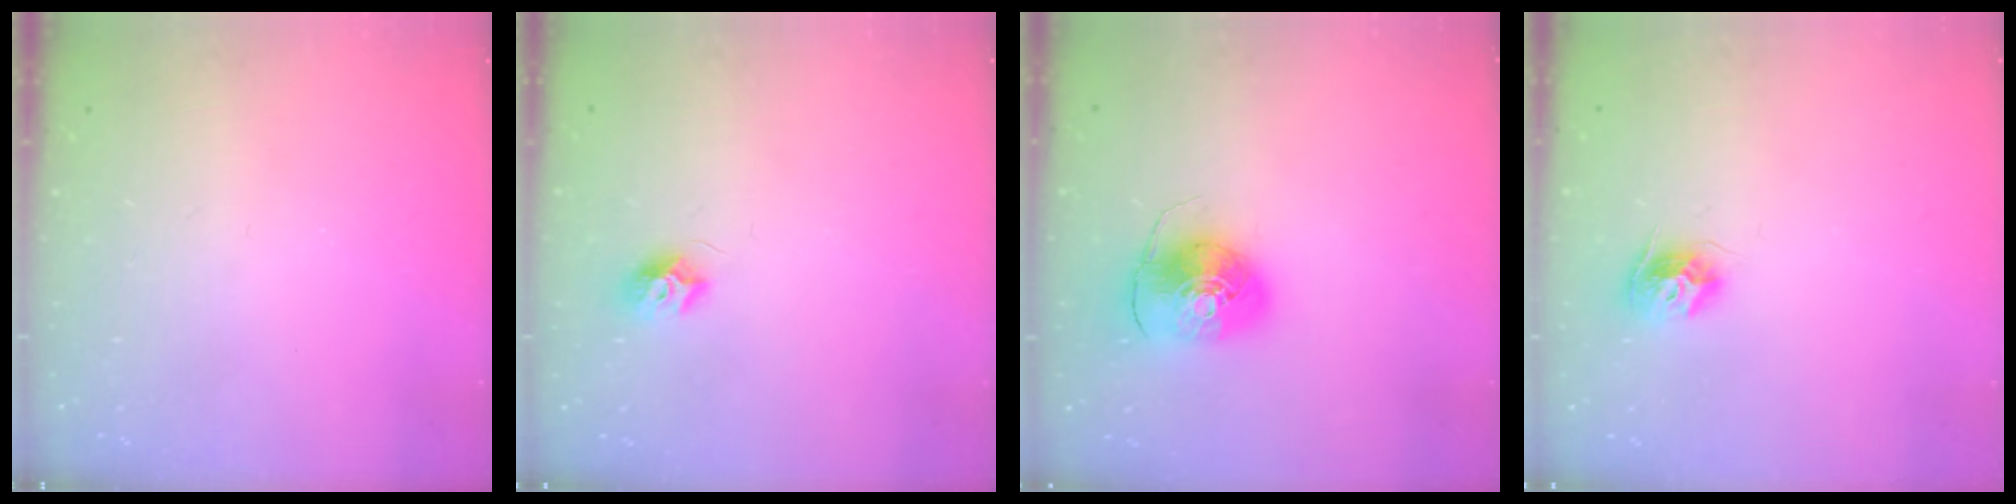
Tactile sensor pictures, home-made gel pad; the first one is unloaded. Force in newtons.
{"total": 7.6, "press": 7.6, "slide": 0.2}
{"total": 8.6, "press": 8.5, "slide": 1.1}
{"total": 9.3, "press": 9.3, "slide": 0.3}